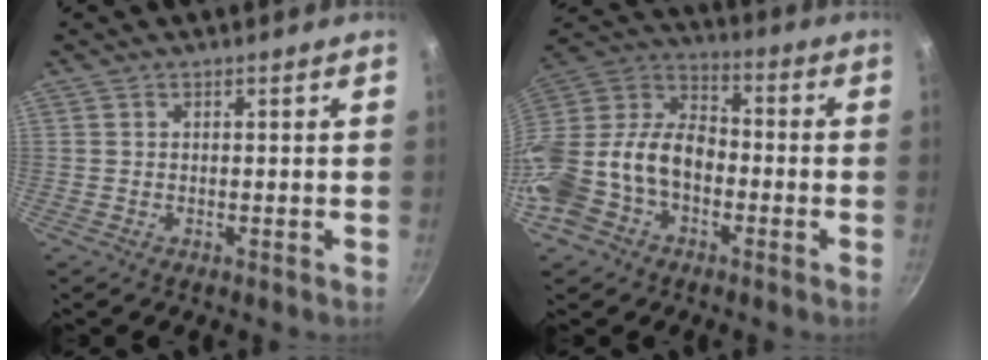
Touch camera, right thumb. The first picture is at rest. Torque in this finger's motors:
{"motor_torque": [2.69, 2.32, 1.92, -0.85, 0.25]}